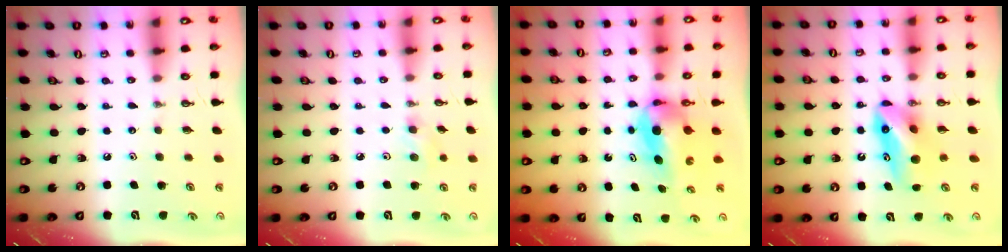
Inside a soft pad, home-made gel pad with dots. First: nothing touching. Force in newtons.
{"total": 7.0, "press": 5.7, "slide": 4.2}
{"total": 5.9, "press": 5.5, "slide": 2.0}
{"total": 10.0, "press": 9.1, "slide": 4.2}